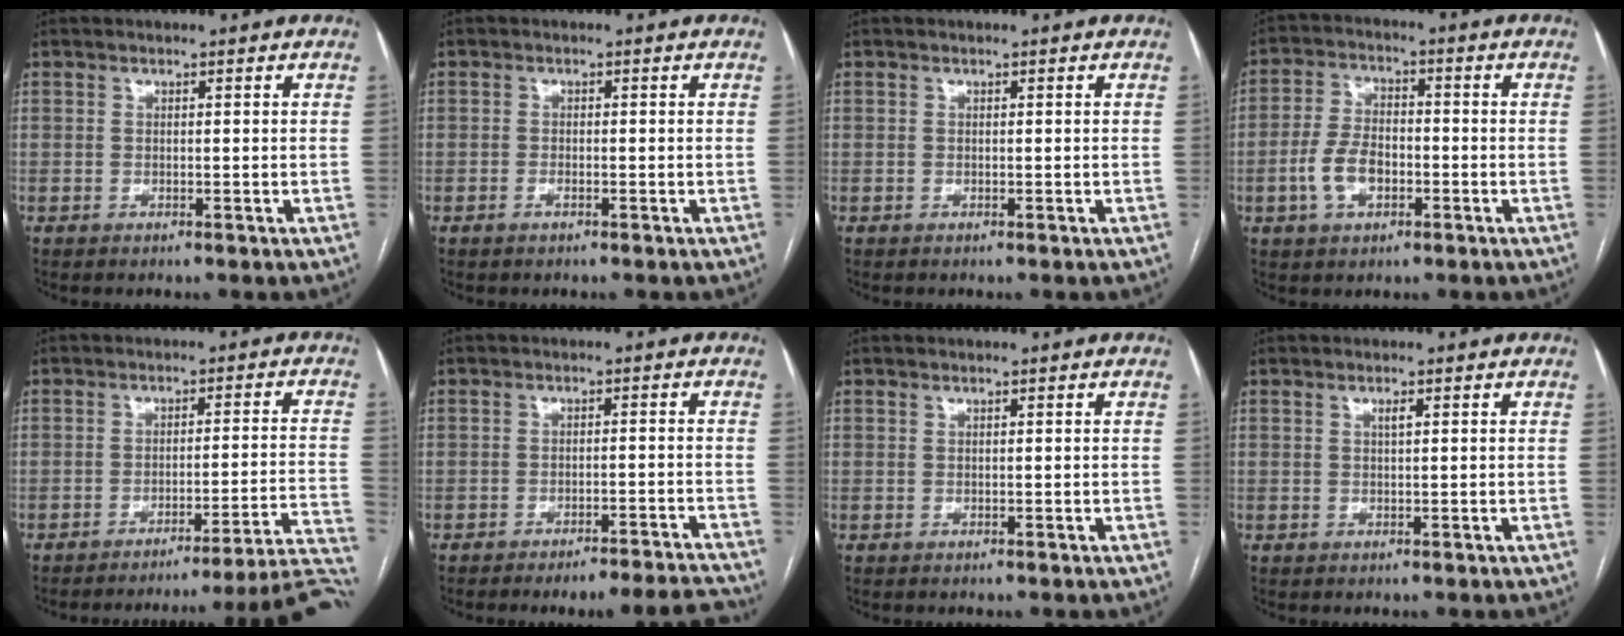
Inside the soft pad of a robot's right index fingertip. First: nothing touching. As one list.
[{"total": 1.1, "force": [-0.7, 0.3, 0.8], "torque": [-0.017, 0.000, -0.011]}, {"total": 0.0}, {"total": 7.2, "force": [-2.4, 4.1, 5.5], "torque": [-0.123, 0.012, -0.045]}, {"total": 19.3, "force": [-18.0, -3.1, 6.1], "torque": [0.005, -0.008, -0.219]}, {"total": 9.8, "force": [-9.4, 0.3, 2.8], "torque": [-0.018, 0.013, -0.115]}, {"total": 0.0}, {"total": 0.9, "force": [0.4, 0.1, 0.8], "torque": [-0.016, 0.001, 0.006]}]